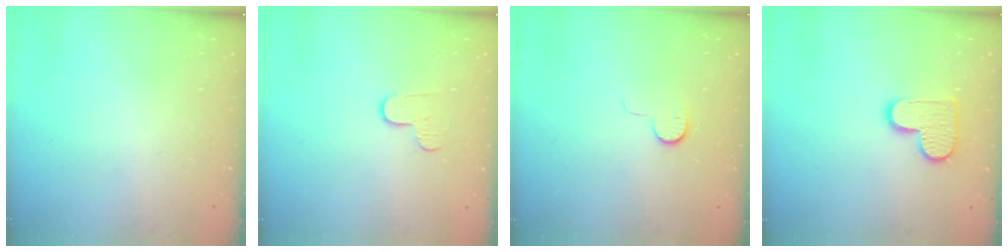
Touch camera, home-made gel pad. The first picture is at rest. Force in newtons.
{"total": 3.3, "press": 3.3, "slide": 0.3}
{"total": 6.8, "press": 6.8, "slide": 0.6}
{"total": 10.5, "press": 10.5, "slide": 0.5}